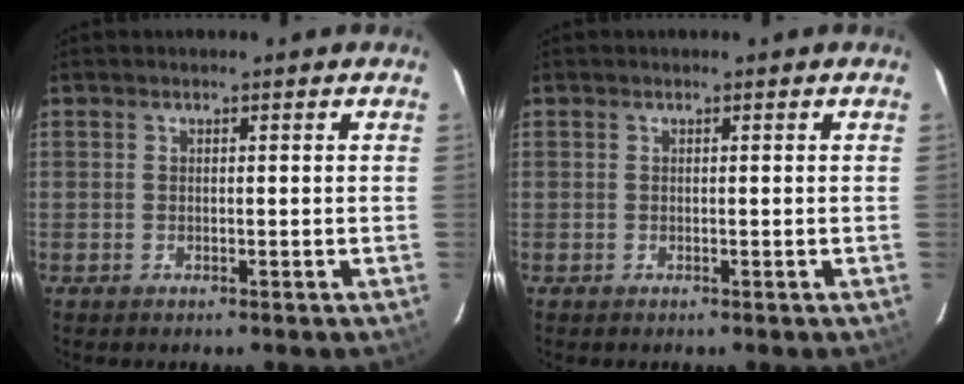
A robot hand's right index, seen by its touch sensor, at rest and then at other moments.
{"total": 0.0}